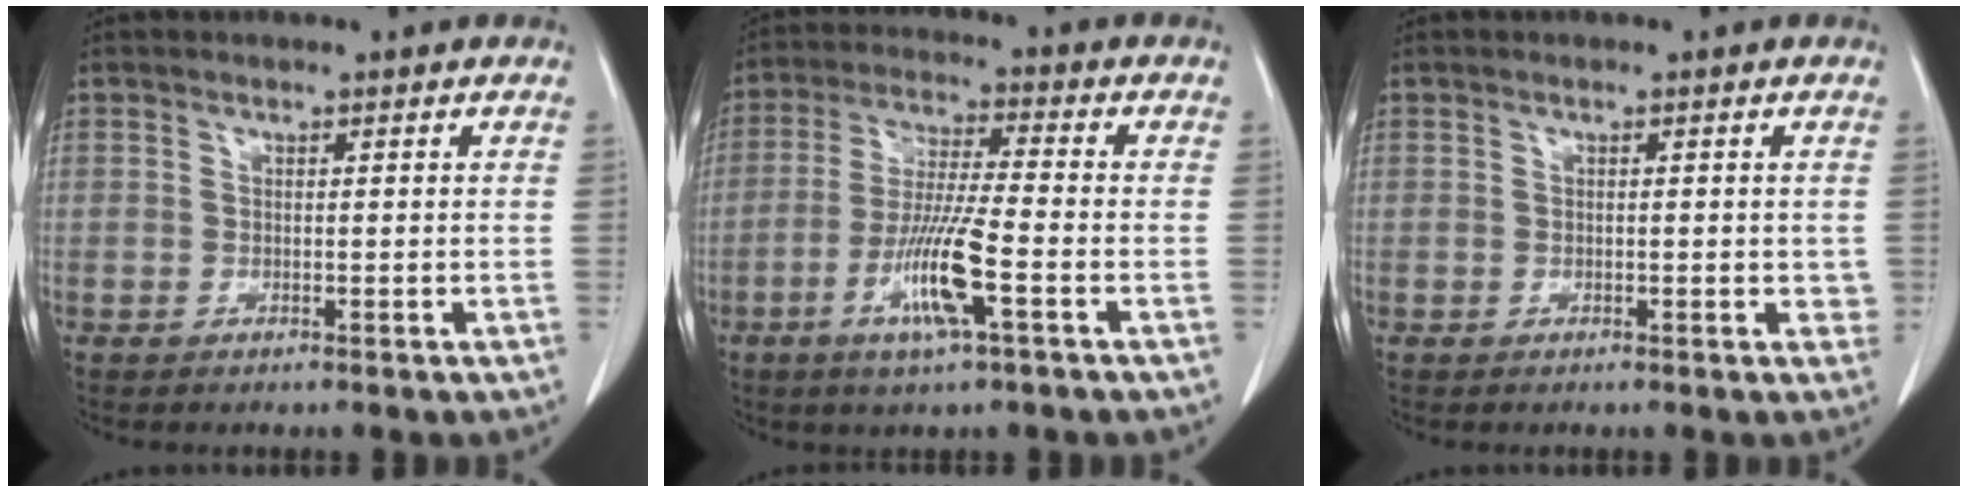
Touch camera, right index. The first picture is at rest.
{"total": 10.3, "force": [-4.0, 0.3, 9.5], "torque": [-0.188, -0.013, -0.078]}
{"total": 1.6, "force": [0.0, 0.9, 1.4], "torque": [-0.013, 0.000, -0.001]}